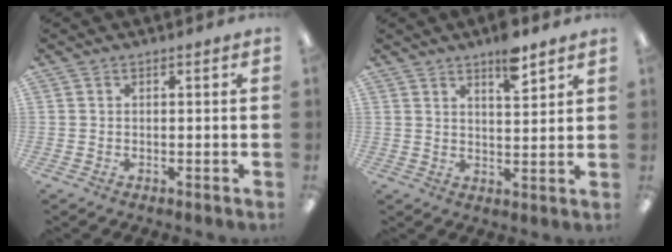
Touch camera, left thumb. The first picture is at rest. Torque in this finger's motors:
{"motor_torque": [0.63, 0.00, 0.49, -0.47, 0.17]}